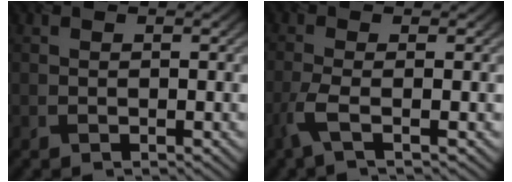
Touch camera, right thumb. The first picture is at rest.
{"total": 3.1, "force": [-1.3, 0.4, 2.8], "torque": [-0.062, 0.002, -0.042]}